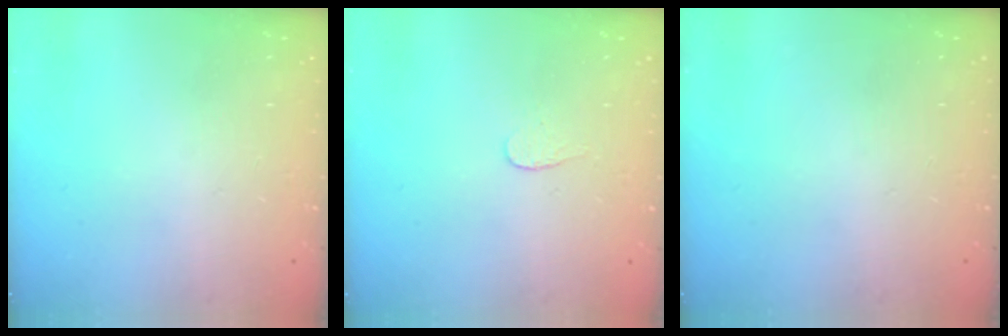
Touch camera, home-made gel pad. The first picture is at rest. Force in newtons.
{"total": 2.7, "press": 2.7, "slide": 0.3}
{"total": 0.0}